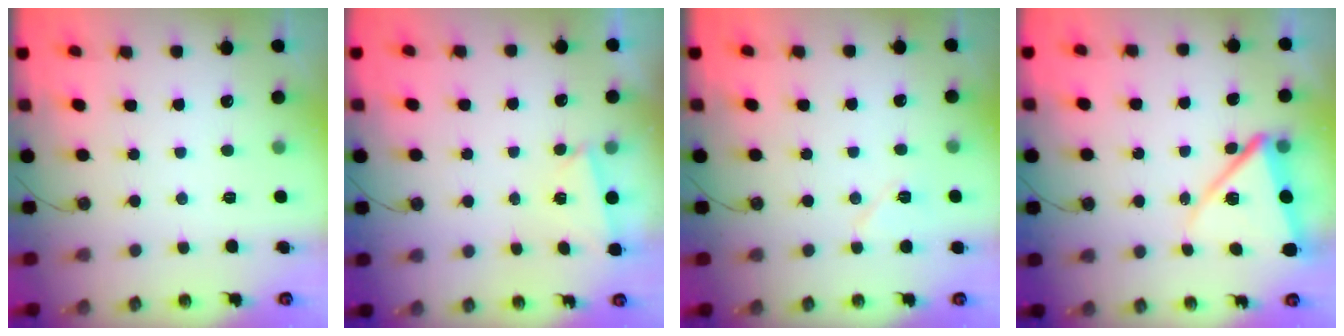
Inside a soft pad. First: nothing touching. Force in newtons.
{"total": 1.2, "press": 1.1, "slide": 0.5}
{"total": 6.7, "press": 6.5, "slide": 1.6}
{"total": 11.5, "press": 11.4, "slide": 1.3}